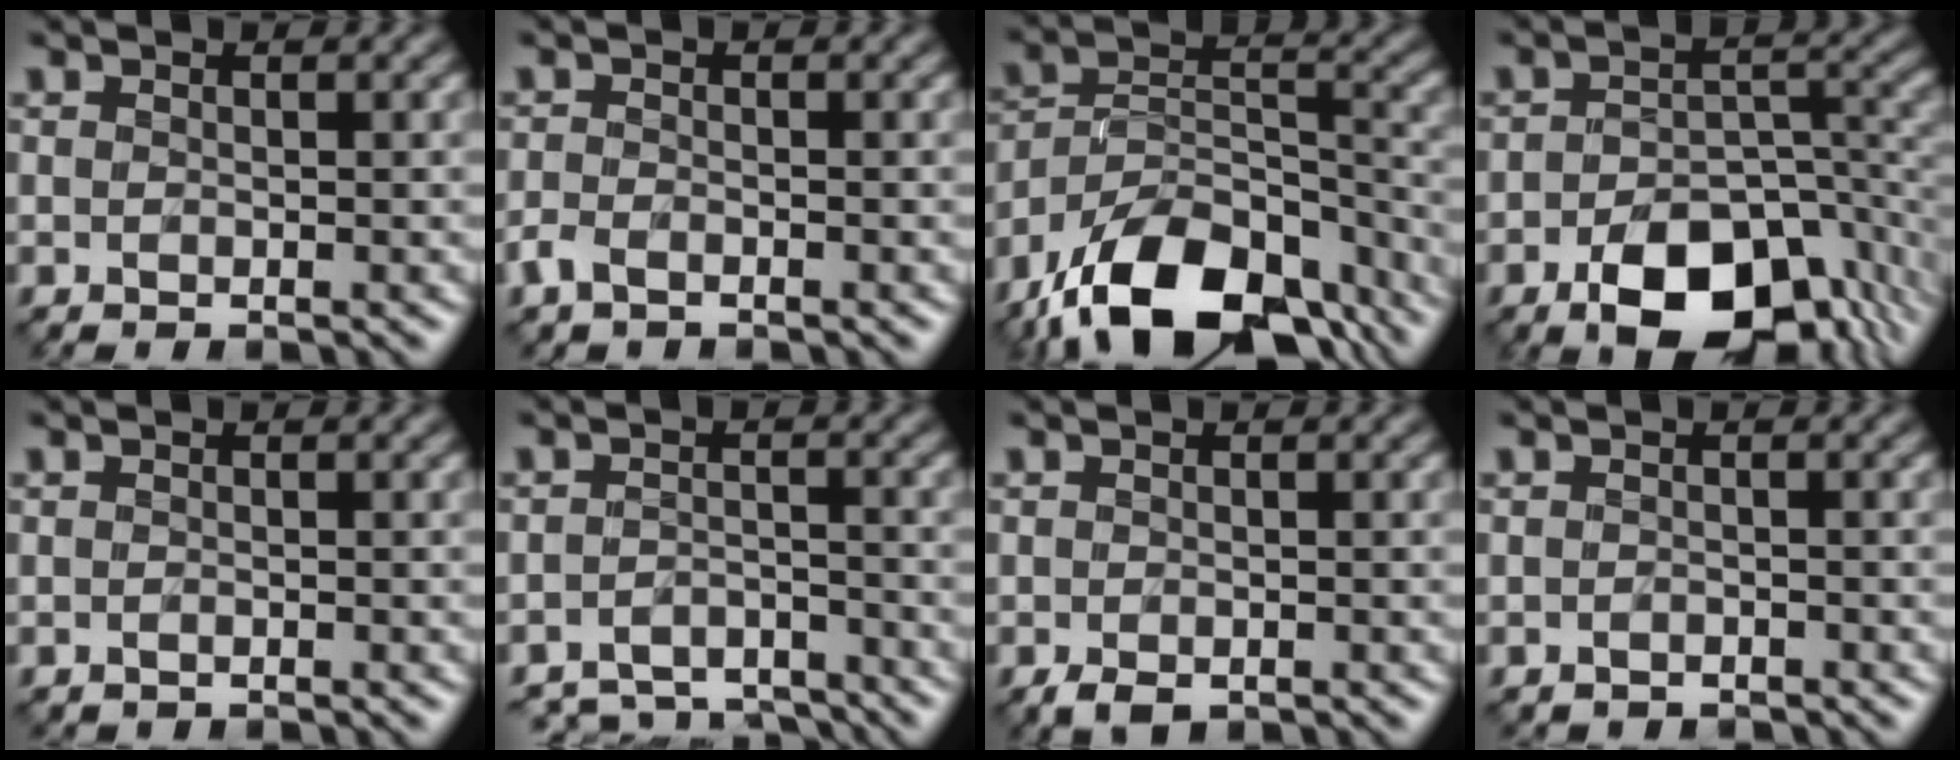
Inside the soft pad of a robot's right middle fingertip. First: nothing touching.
{"total": 1.2, "force": [-1.0, 0.6, 0.4], "torque": [-0.011, 0.000, -0.023]}
{"total": 14.5, "force": [-11.0, 6.4, 7.0], "torque": [-0.142, 0.004, -0.183]}
{"total": 10.6, "force": [-5.8, 5.3, 7.0], "torque": [-0.104, -0.012, -0.082]}
{"total": 0.0}
{"total": 4.8, "force": [-4.7, 1.1, 0.5], "torque": [-0.003, -0.009, -0.077]}
{"total": 1.2, "force": [-0.6, 0.8, 0.6], "torque": [-0.015, -0.006, -0.010]}
{"total": 0.5, "force": [-0.3, 0.2, -0.3], "torque": [0.010, -0.003, -0.005]}